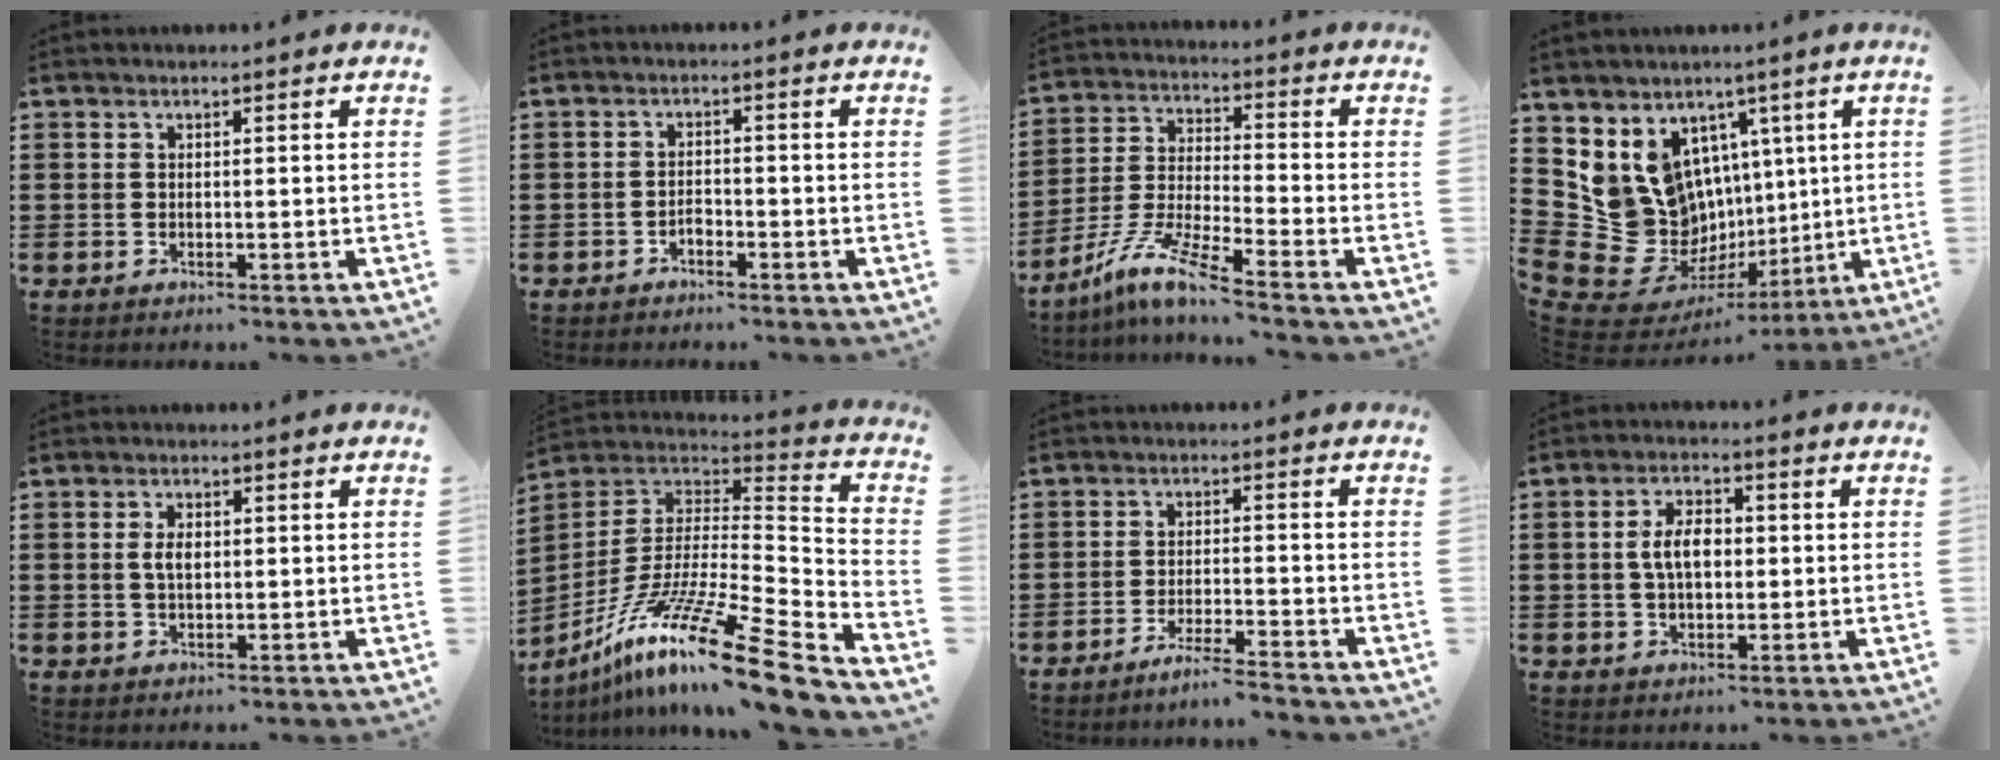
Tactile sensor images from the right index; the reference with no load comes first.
{"total": 1.5, "force": [-1.1, 0.7, 0.7], "torque": [-0.018, 0.000, -0.022]}
{"total": 8.7, "force": [-6.9, -0.1, 5.3], "torque": [-0.133, -0.014, -0.146]}
{"total": 15.0, "force": [2.0, 13.9, 5.4], "torque": [-0.160, -0.048, 0.065]}
{"total": 2.8, "force": [0.3, 1.4, 2.4], "torque": [-0.049, 0.006, 0.003]}
{"total": 17.1, "force": [-11.6, 1.7, 12.4], "torque": [-0.230, 0.022, -0.211]}
{"total": 3.9, "force": [-3.6, -0.5, 1.3], "torque": [-0.030, -0.008, -0.072]}
{"total": 5.5, "force": [0.2, 3.0, 4.6], "torque": [-0.092, 0.006, -0.003]}